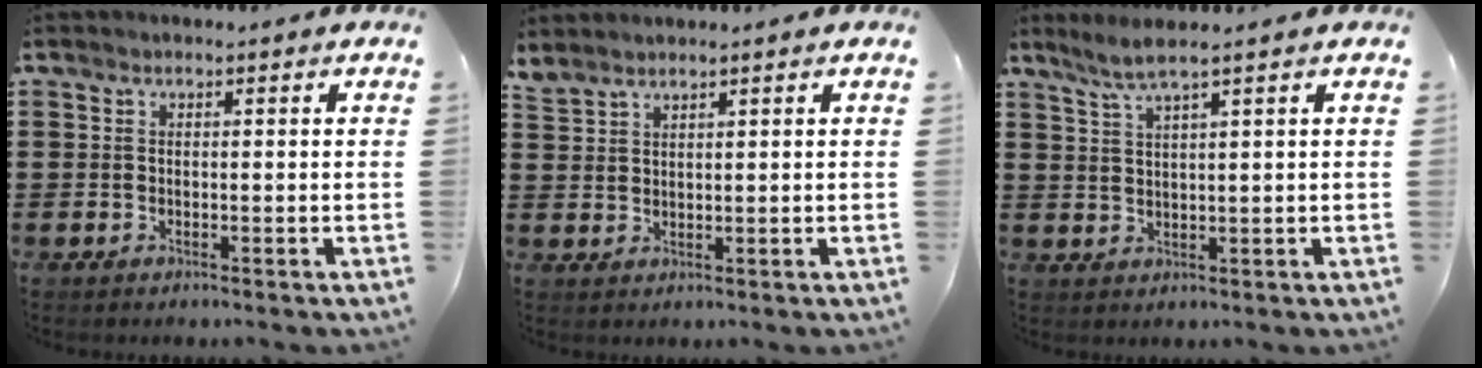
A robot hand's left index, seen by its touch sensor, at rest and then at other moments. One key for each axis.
{"total": 1.6, "fx": 1.6, "fy": 0.2, "fz": 0.2, "tx": -0.006, "ty": -0.001, "tz": 0.032}
{"total": 3.3, "fx": 2.4, "fy": -0.4, "fz": 2.3, "tx": -0.049, "ty": 0.001, "tz": 0.042}